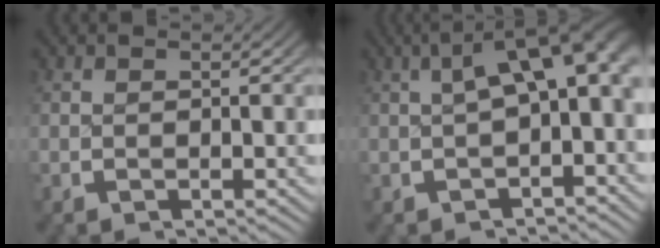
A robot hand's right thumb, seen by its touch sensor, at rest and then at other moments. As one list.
[{"total": 8.5, "force": [1.2, 4.3, 7.2], "torque": [-0.087, 0.021, 0.018]}]